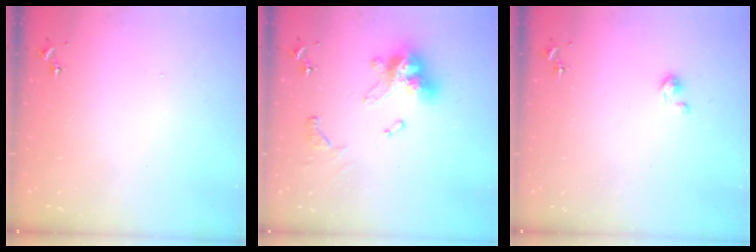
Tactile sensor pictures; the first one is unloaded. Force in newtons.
{"total": 16.7, "press": 16.7, "slide": 1.6}
{"total": 4.1, "press": 4.1, "slide": 0.3}